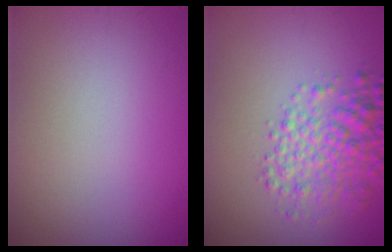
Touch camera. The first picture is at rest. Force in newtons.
{"total": 4.9, "press": 4.9, "slide": 0.1}